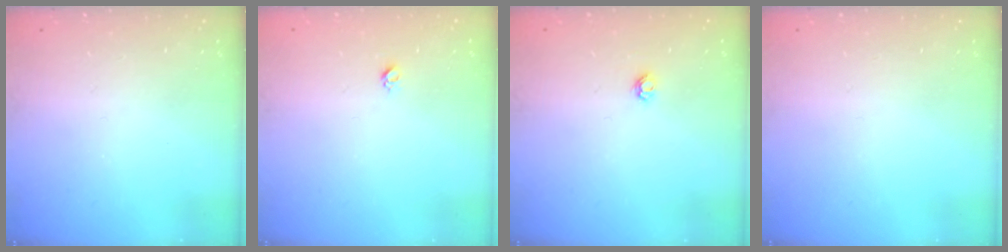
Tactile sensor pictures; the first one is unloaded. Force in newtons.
{"total": 3.0, "press": 2.9, "slide": 0.4}
{"total": 3.8, "press": 3.8, "slide": 0.6}
{"total": 0.0}